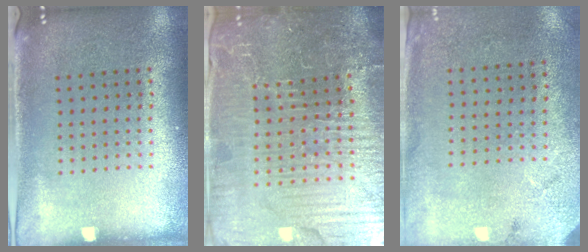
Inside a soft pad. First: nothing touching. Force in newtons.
{"total": 6.4, "press": 5.8, "slide": 2.6}
{"total": 2.7, "press": 2.2, "slide": 1.6}